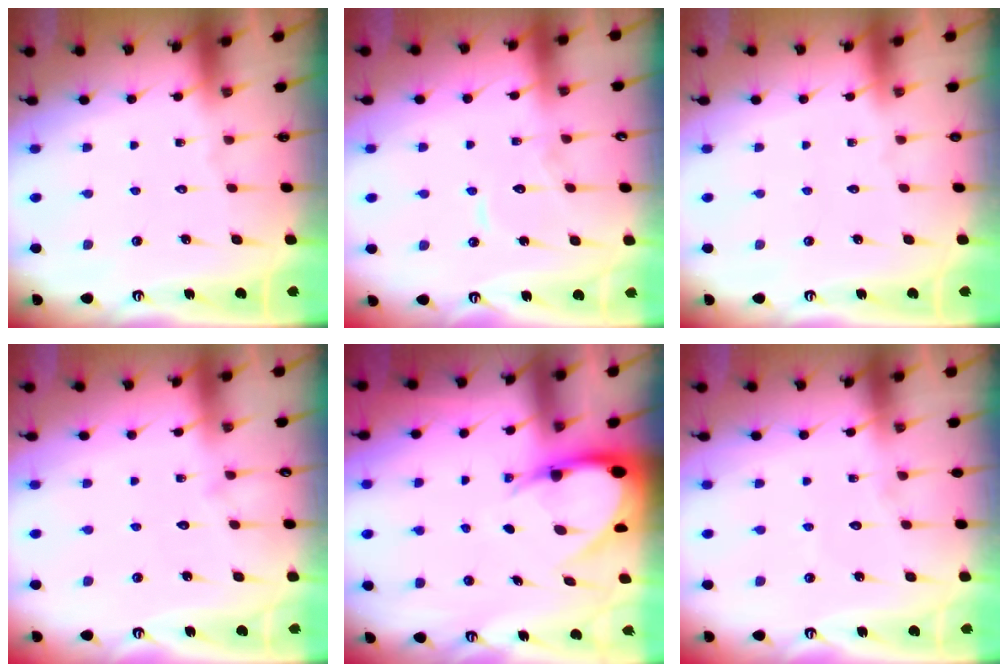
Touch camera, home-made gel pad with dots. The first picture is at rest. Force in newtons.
{"total": 7.7, "press": 7.7, "slide": 0.6}
{"total": 0.0}
{"total": 3.9, "press": 3.9, "slide": 0.4}
{"total": 7.6, "press": 7.5, "slide": 0.8}
{"total": 2.3, "press": 2.3, "slide": 0.2}